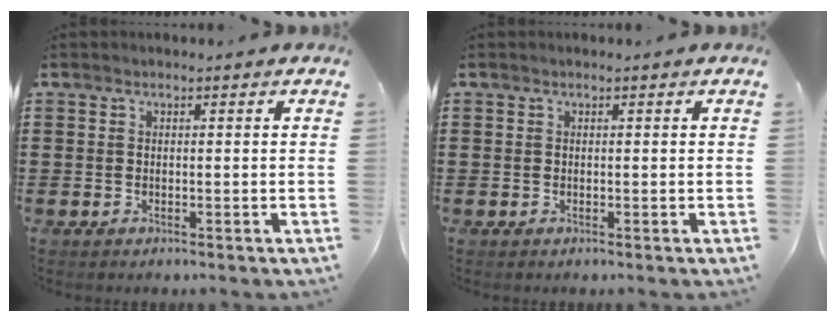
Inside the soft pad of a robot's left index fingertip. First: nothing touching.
{"total": 0.0}